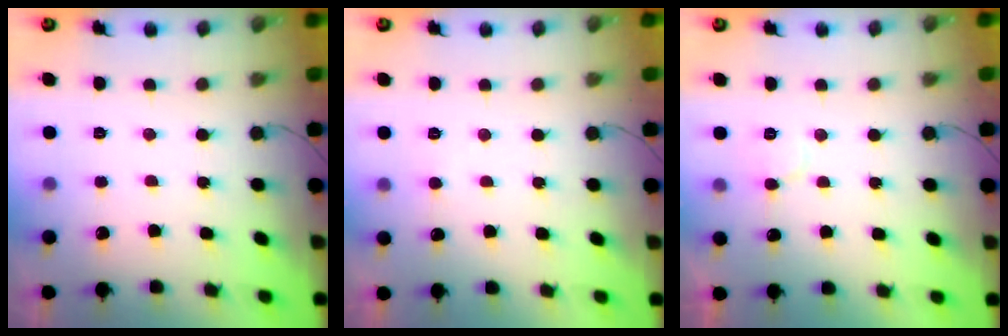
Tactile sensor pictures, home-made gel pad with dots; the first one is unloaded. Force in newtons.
{"total": 3.7, "press": 3.7, "slide": 0.3}
{"total": 7.1, "press": 7.1, "slide": 0.6}